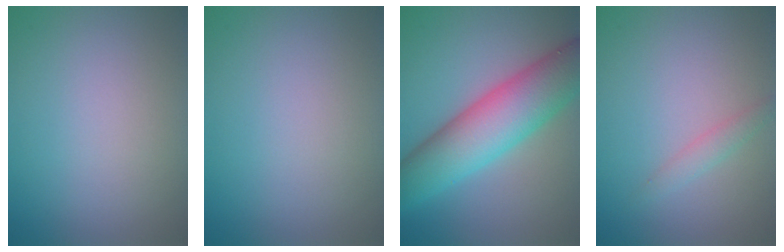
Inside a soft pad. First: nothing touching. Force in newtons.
{"total": 0.0}
{"total": 9.5, "press": 9.5, "slide": 0.3}
{"total": 1.3, "press": 1.3, "slide": 0.0}